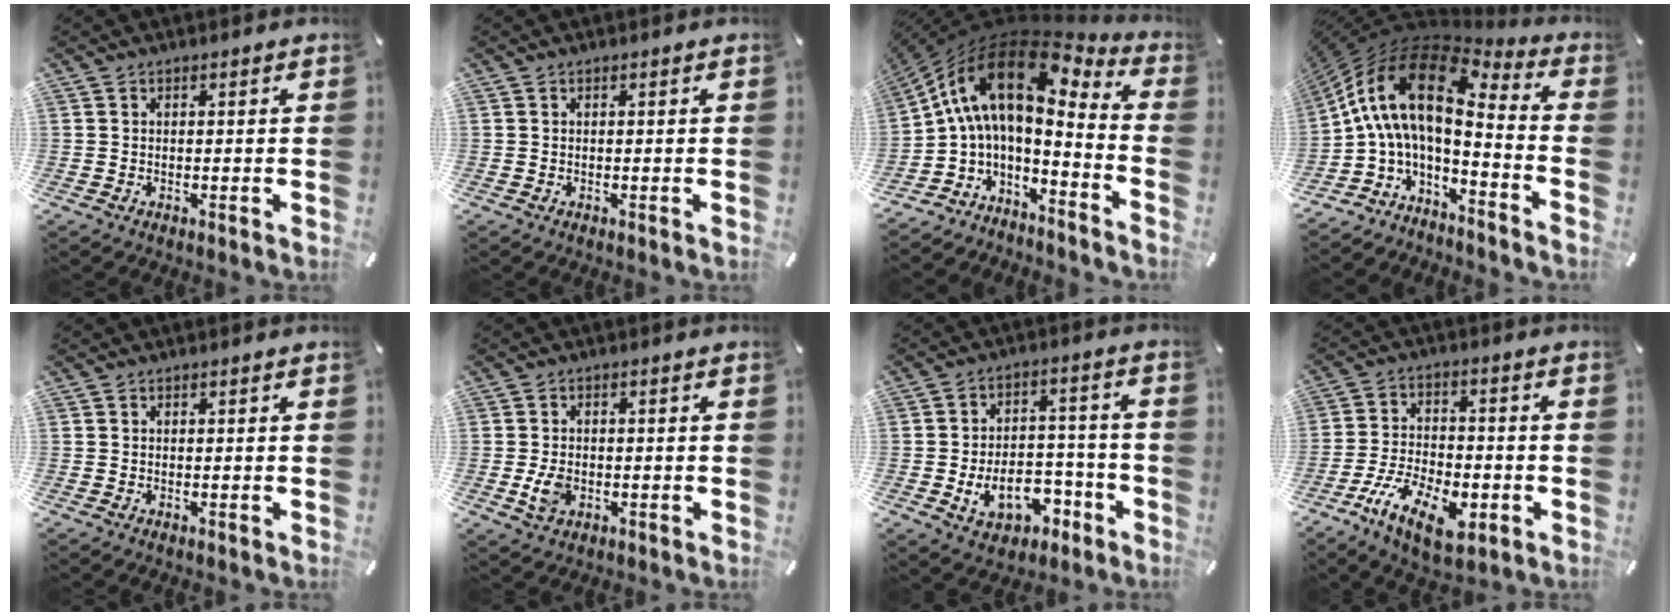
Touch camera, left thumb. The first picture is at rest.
{"total": 0.0}
{"total": 13.3, "force": [4.6, 5.6, 11.2], "torque": [-0.225, -0.046, 0.069]}
{"total": 14.1, "force": [2.3, 6.1, 12.5], "torque": [-0.263, -0.033, 0.029]}
{"total": 0.0}
{"total": 4.1, "force": [-0.8, 2.9, 2.8], "torque": [-0.077, -0.004, -0.018]}
{"total": 11.6, "force": [-4.6, 8.1, 7.0], "torque": [-0.091, 0.034, -0.071]}
{"total": 13.7, "force": [-6.5, 7.1, 9.7], "torque": [-0.186, 0.031, -0.111]}